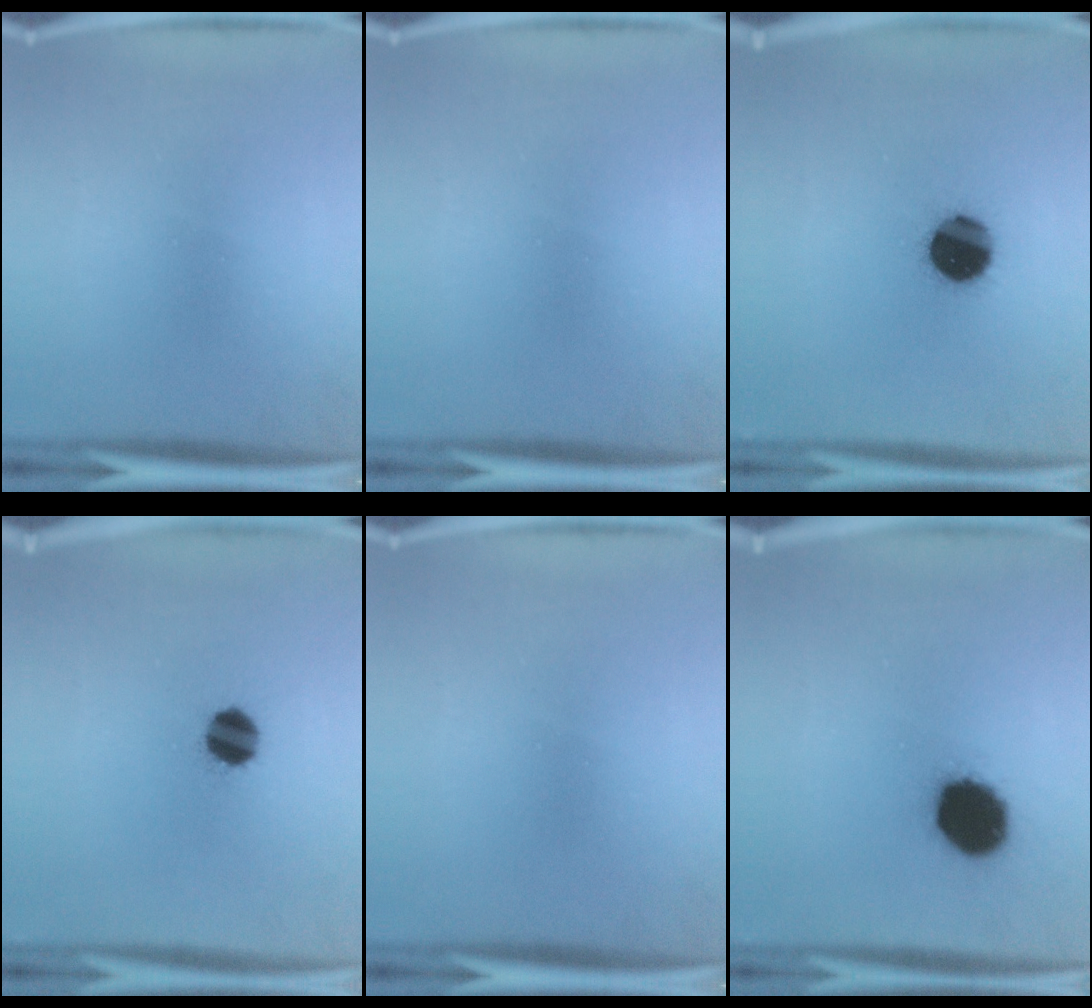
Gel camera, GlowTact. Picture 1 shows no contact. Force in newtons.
{"total": 0.0}
{"total": 13.3}
{"total": 6.9}
{"total": 0.0}
{"total": 15.7}